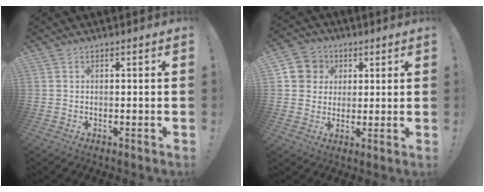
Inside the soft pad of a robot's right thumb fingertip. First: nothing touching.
{"total": 8.5, "force": [2.0, 8.0, 2.0], "torque": [-0.029, -0.006, 0.046]}